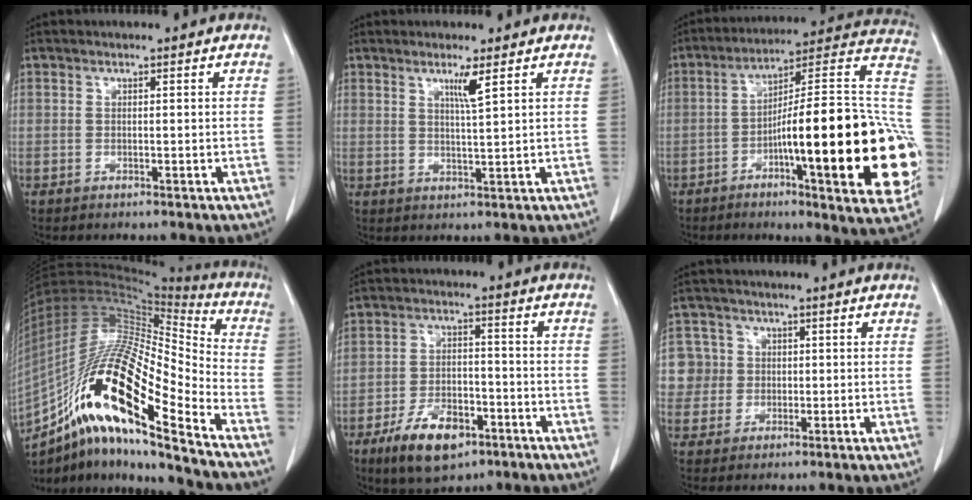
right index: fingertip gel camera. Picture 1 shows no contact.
{"total": 3.1, "force": [1.7, -0.6, 2.5], "torque": [-0.047, -0.008, 0.034]}
{"total": 28.1, "force": [-6.0, 3.9, 27.2], "torque": [-0.290, 0.015, -0.085]}
{"total": 24.8, "force": [-14.3, 3.6, 20.0], "torque": [-0.386, -0.015, -0.258]}
{"total": 9.9, "force": [-5.8, 4.8, 6.4], "torque": [-0.119, -0.001, -0.097]}
{"total": 6.2, "force": [0.8, 6.2, -0.1], "torque": [0.004, 0.025, 0.022]}